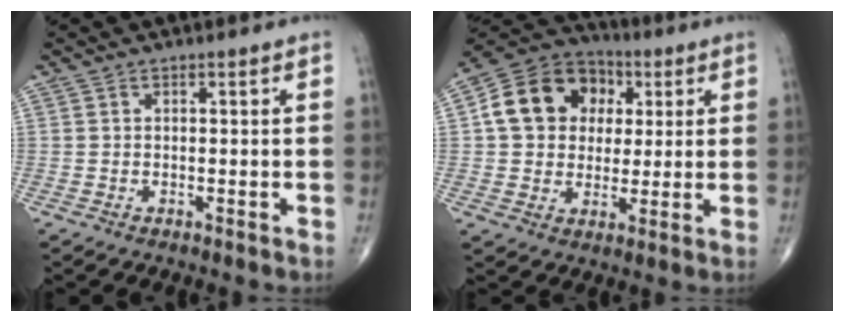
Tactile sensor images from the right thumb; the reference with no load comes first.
{"total": 15.0, "force": [2.9, 12.3, 8.0], "torque": [-0.113, 0.014, 0.042]}